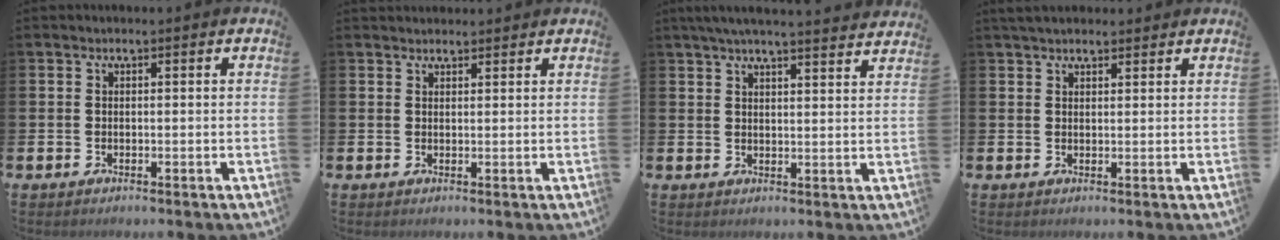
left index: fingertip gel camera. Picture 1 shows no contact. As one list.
[{"total": 1.6, "force": [1.6, 0.5, -0.1], "torque": [0.010, -0.005, 0.027]}, {"total": 4.9, "force": [4.7, -0.2, 1.4], "torque": [-0.036, -0.018, 0.083]}, {"total": 2.8, "force": [2.5, 0.9, 0.6], "torque": [-0.005, -0.005, 0.044]}]